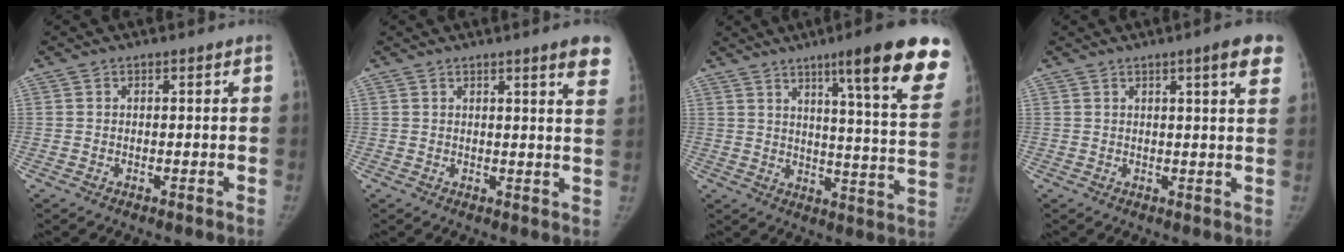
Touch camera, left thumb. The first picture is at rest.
{"total": 6.8, "force": [4.6, 0.3, 5.0], "torque": [-0.048, -0.018, 0.043]}
{"total": 21.3, "force": [13.0, 2.5, 16.7], "torque": [-0.199, -0.057, 0.169]}
{"total": 5.9, "force": [3.3, 0.6, 4.9], "torque": [-0.053, -0.010, 0.039]}